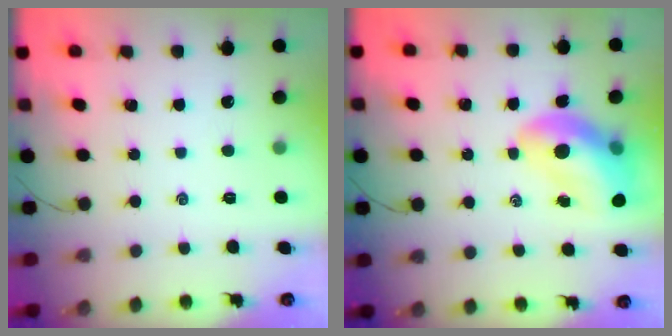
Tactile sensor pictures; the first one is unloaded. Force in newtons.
{"total": 13.6, "press": 13.1, "slide": 3.7}